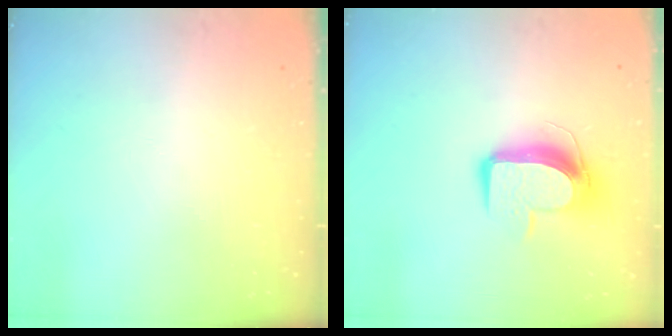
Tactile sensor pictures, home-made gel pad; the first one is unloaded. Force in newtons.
{"total": 11.1, "press": 11.0, "slide": 1.0}